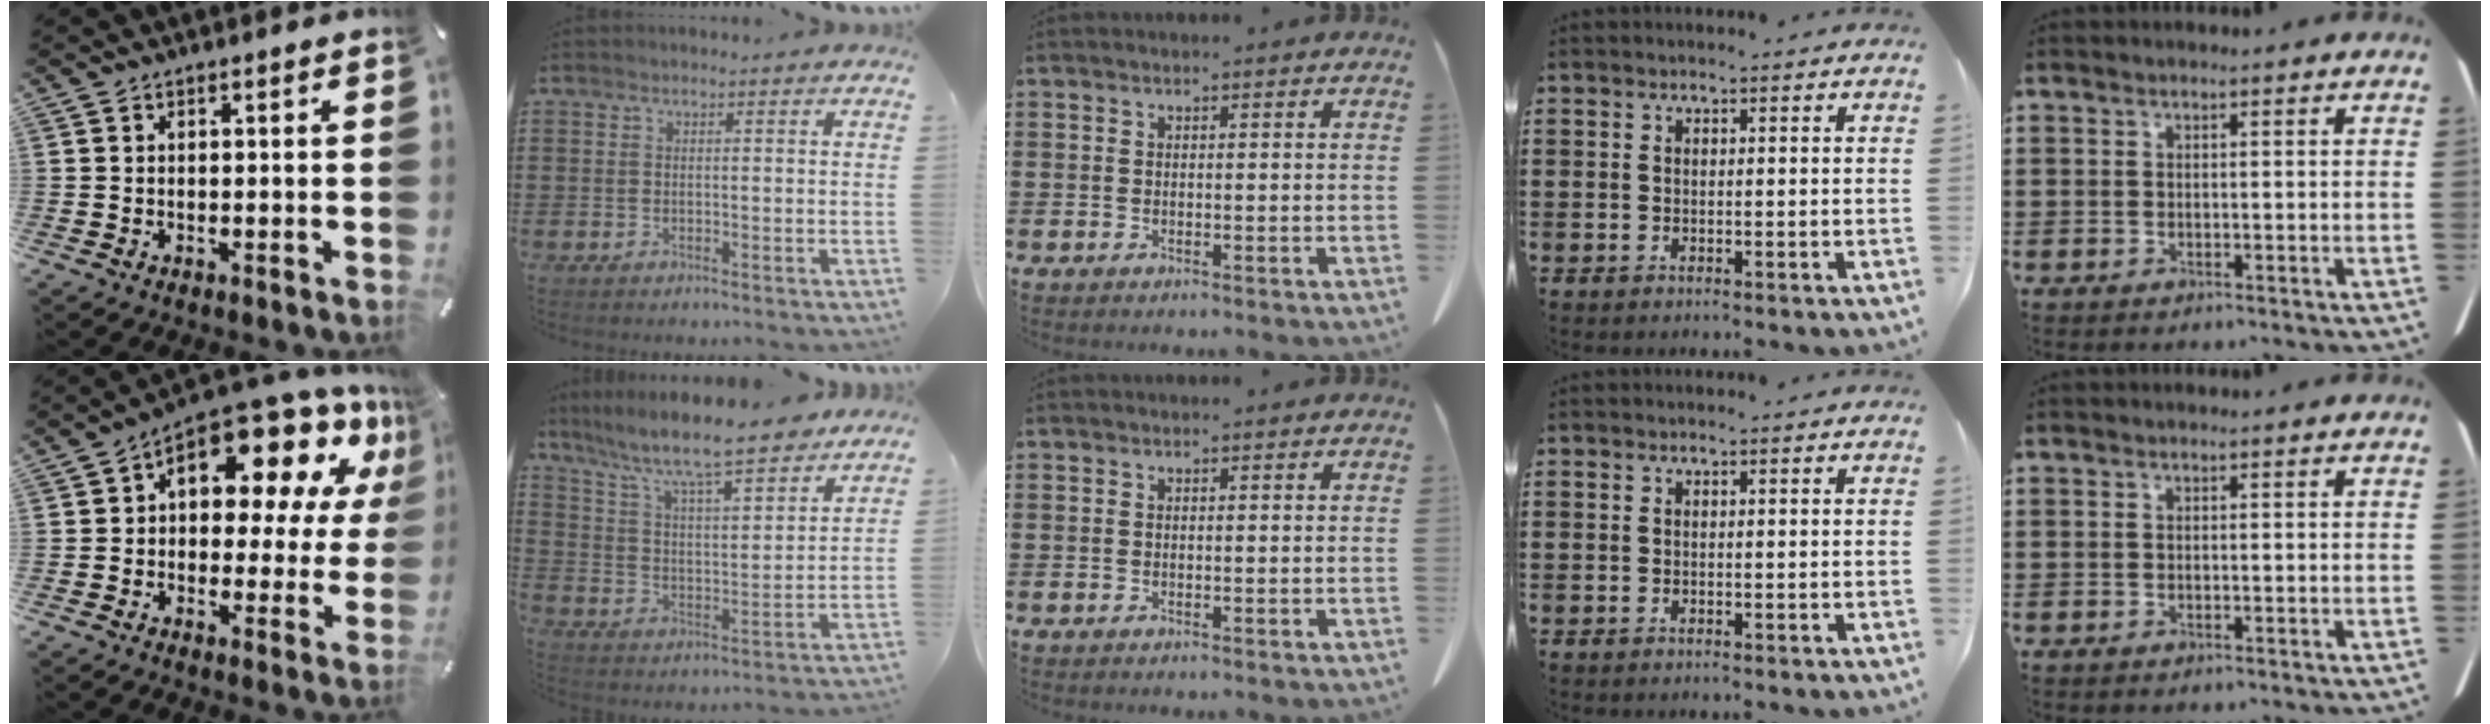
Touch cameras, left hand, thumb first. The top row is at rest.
{"thumb": {"total": 15.0, "force": [9.4, 7.3, 9.0], "torque": [-0.134, -0.083, 0.161]}, "index": {"total": 8.4, "force": [7.5, 0.6, 3.7], "torque": [-0.103, -0.045, 0.125]}}